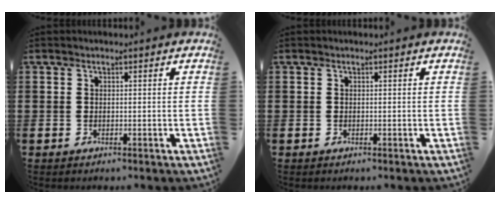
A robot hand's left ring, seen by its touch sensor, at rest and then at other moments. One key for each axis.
{"total": 0.0}